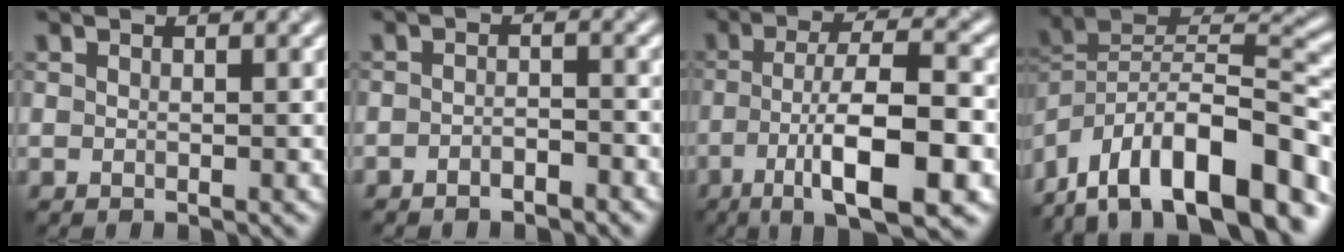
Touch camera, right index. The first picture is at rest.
{"total": 1.4, "force": [-1.3, 0.3, 0.5], "torque": [-0.009, 0.003, -0.025]}
{"total": 9.9, "force": [-3.8, 2.2, 8.9], "torque": [-0.144, 0.005, -0.064]}
{"total": 14.1, "force": [-9.0, 5.3, 9.6], "torque": [-0.172, 0.032, -0.161]}